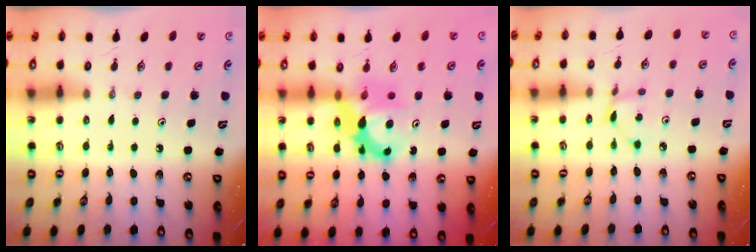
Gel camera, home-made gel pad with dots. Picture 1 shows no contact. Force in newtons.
{"total": 7.9, "press": 7.8, "slide": 0.5}
{"total": 3.6, "press": 3.5, "slide": 0.3}